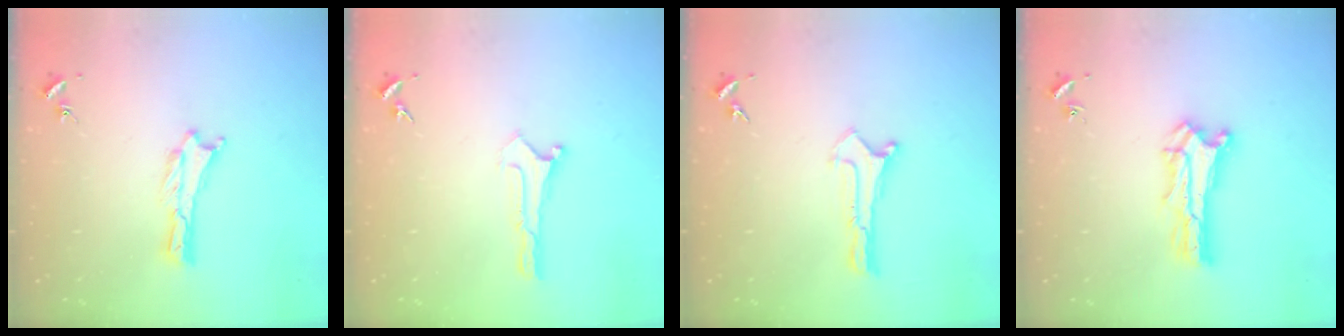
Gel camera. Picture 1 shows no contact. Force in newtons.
{"total": 0.0}
{"total": 0.0}
{"total": 1.5, "press": 1.5, "slide": 0.2}